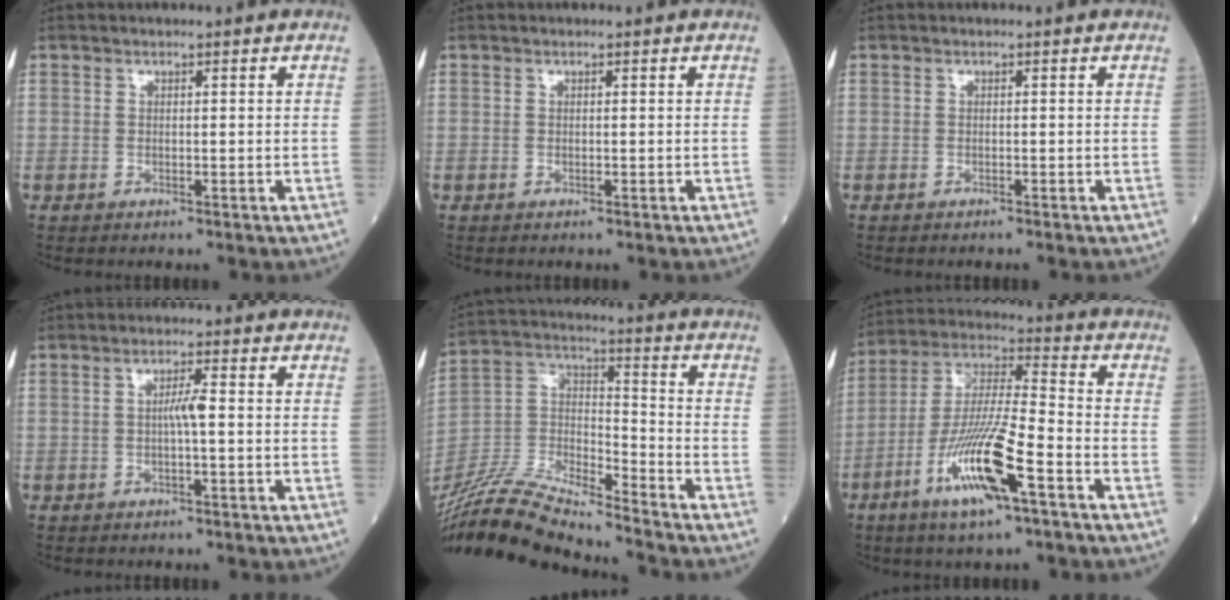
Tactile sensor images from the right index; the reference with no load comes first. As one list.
[{"total": 0.0}, {"total": 0.5, "force": [-0.5, -0.1, 0.2], "torque": [-0.002, -0.001, -0.010]}, {"total": 2.6, "force": [-0.1, 0.0, 2.5], "torque": [-0.046, 0.001, -0.004]}, {"total": 19.6, "force": [-18.3, 1.0, 6.9], "torque": [-0.150, 0.007, -0.335]}, {"total": 14.7, "force": [-6.9, 1.7, 12.9], "torque": [-0.262, -0.013, -0.128]}]